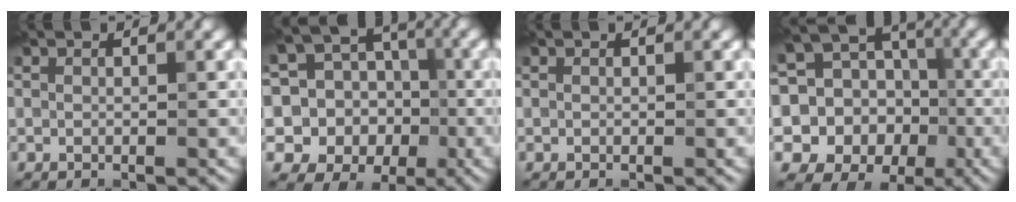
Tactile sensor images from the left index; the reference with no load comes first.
{"total": 14.7, "force": [-2.0, 13.8, 4.5], "torque": [-0.124, 0.016, -0.042]}
{"total": 0.0}
{"total": 16.0, "force": [-2.9, 15.0, 5.0], "torque": [-0.136, 0.002, -0.048]}